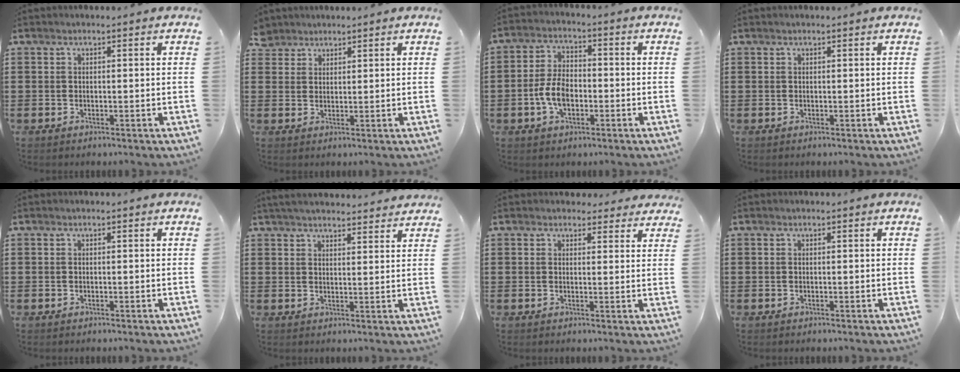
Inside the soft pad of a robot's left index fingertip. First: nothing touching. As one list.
[{"total": 2.9, "force": [2.5, 1.6, 0.0], "torque": [-0.011, 0.007, 0.048]}, {"total": 6.3, "force": [-1.7, 3.5, 4.9], "torque": [-0.120, 0.001, -0.039]}, {"total": 0.0}, {"total": 0.0}, {"total": 3.8, "force": [3.7, 0.2, 0.8], "torque": [-0.027, -0.008, 0.068]}, {"total": 2.4, "force": [2.3, 0.8, 0.2], "torque": [-0.003, -0.005, 0.040]}, {"total": 0.0}]